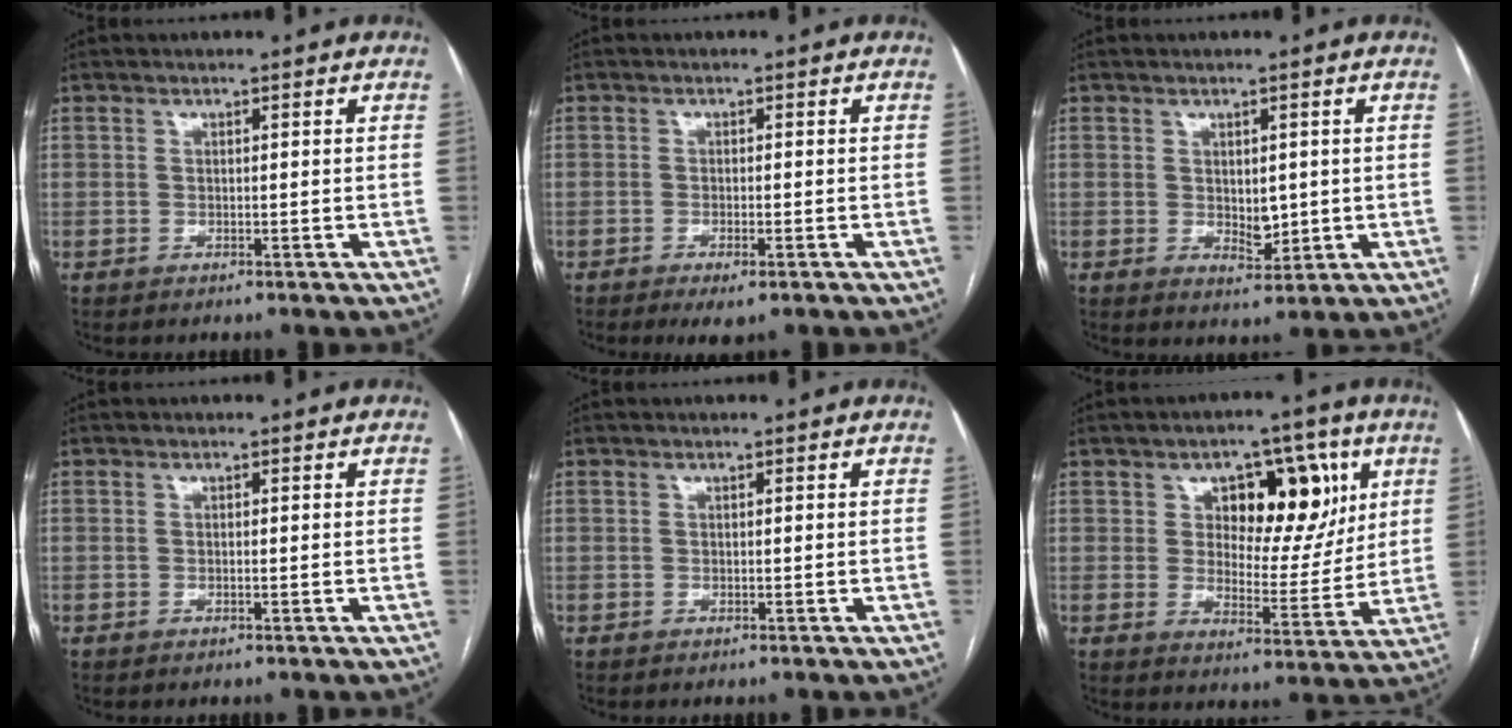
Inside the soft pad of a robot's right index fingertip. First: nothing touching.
{"total": 3.1, "force": [-1.9, 0.8, 2.3], "torque": [-0.033, -0.003, -0.024]}
{"total": 3.6, "force": [0.2, 2.2, 2.9], "torque": [-0.042, -0.006, 0.012]}
{"total": 0.0}
{"total": 0.0}
{"total": 13.1, "force": [4.9, 7.0, 10.0], "torque": [-0.129, 0.020, 0.082]}